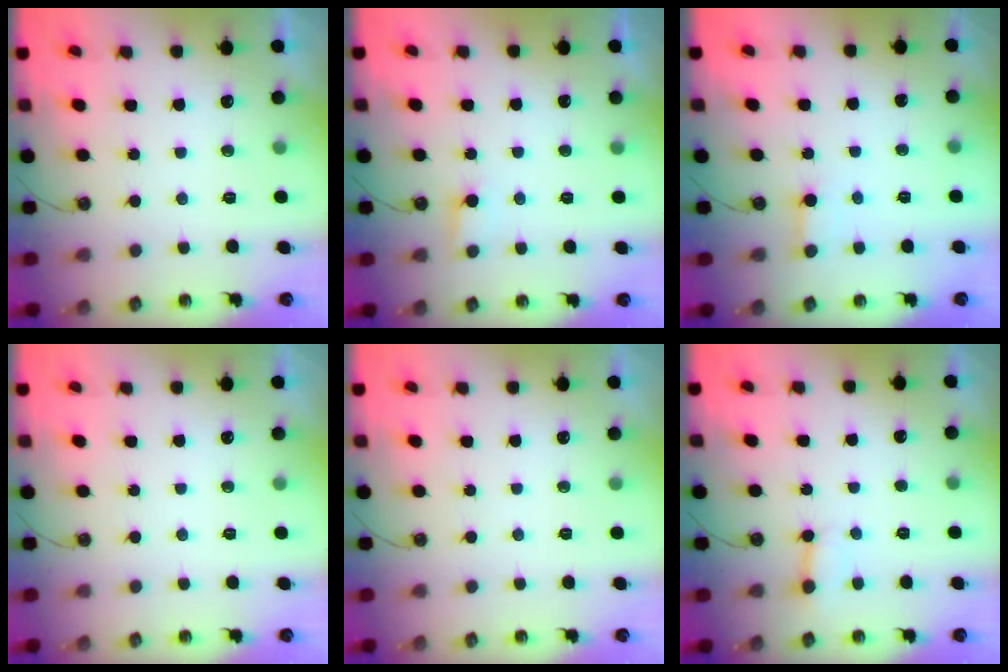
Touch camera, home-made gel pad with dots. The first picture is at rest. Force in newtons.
{"total": 4.7, "press": 4.6, "slide": 0.4}
{"total": 2.3, "press": 2.3, "slide": 0.2}
{"total": 0.0}
{"total": 0.0}
{"total": 3.1, "press": 3.1, "slide": 0.7}